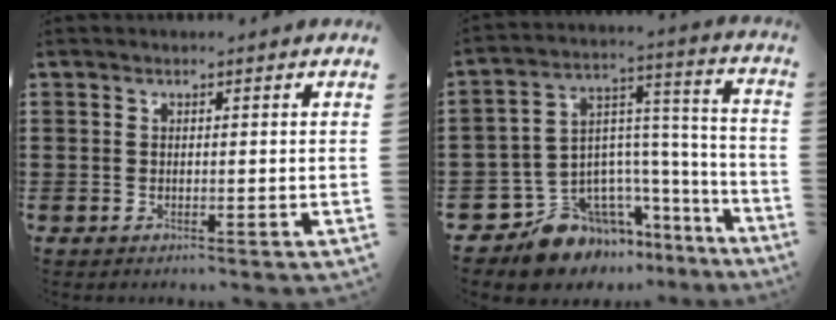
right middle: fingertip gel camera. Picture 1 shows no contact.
{"total": 10.8, "force": [-8.8, 5.8, 2.4], "torque": [-0.065, -0.005, -0.159]}